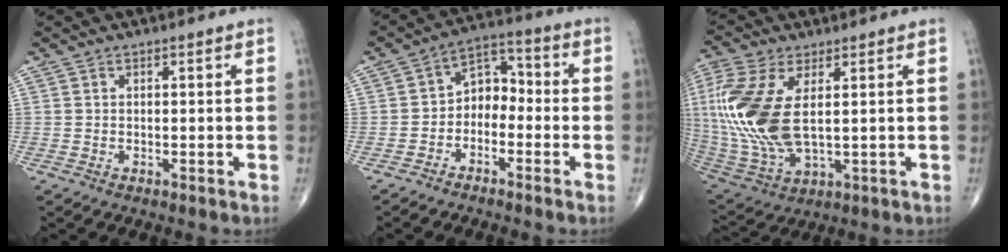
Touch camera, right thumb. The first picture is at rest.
{"total": 6.6, "force": [-2.2, 4.9, 3.9], "torque": [-0.033, 0.040, -0.057]}
{"total": 18.3, "force": [2.6, 8.8, 15.8], "torque": [-0.375, -0.020, 0.058]}